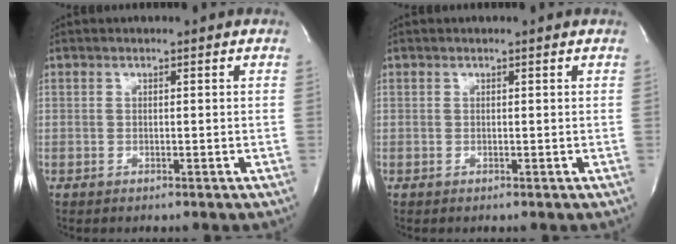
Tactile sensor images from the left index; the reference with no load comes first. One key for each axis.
{"total": 0.0}